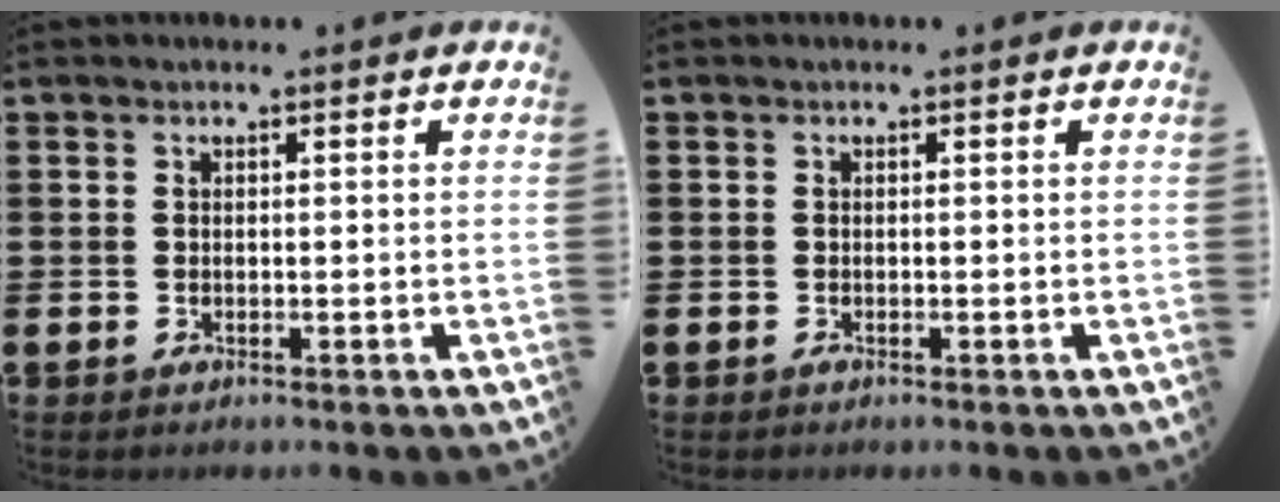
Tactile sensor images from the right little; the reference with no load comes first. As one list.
[{"total": 0.0}]